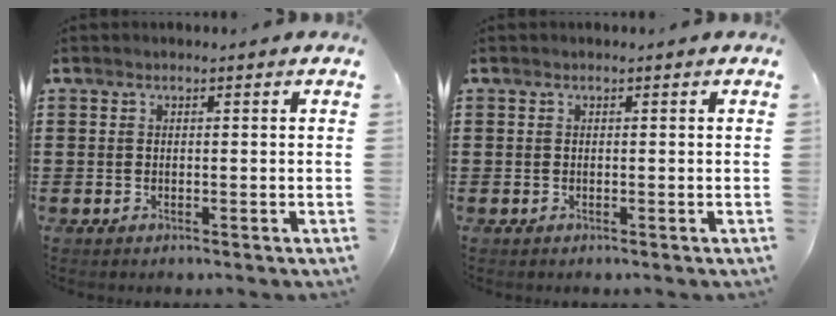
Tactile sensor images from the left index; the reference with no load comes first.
{"total": 0.0}